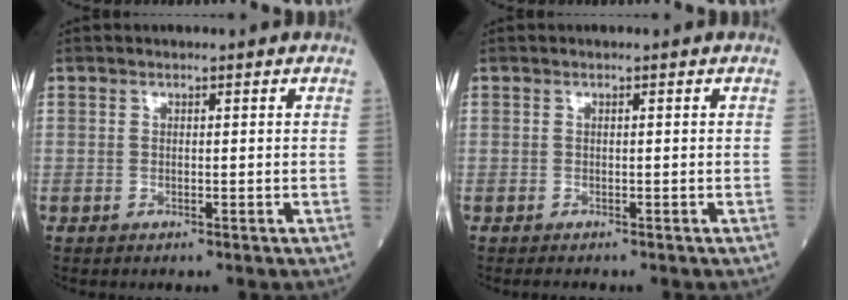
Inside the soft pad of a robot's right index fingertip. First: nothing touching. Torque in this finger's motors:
{"motor_torque": [-0.10, -0.05, -0.02, 0.01]}